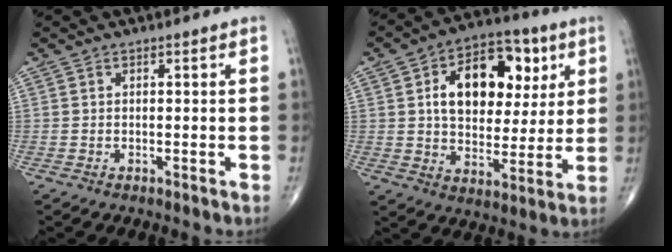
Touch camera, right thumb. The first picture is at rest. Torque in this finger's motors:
{"motor_torque": [0.83, 3.49, 0.21, 0.08, 0.07]}